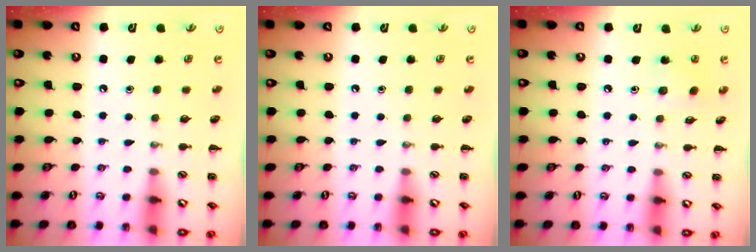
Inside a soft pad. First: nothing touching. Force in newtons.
{"total": 0.0}
{"total": 4.0, "press": 3.8, "slide": 1.0}